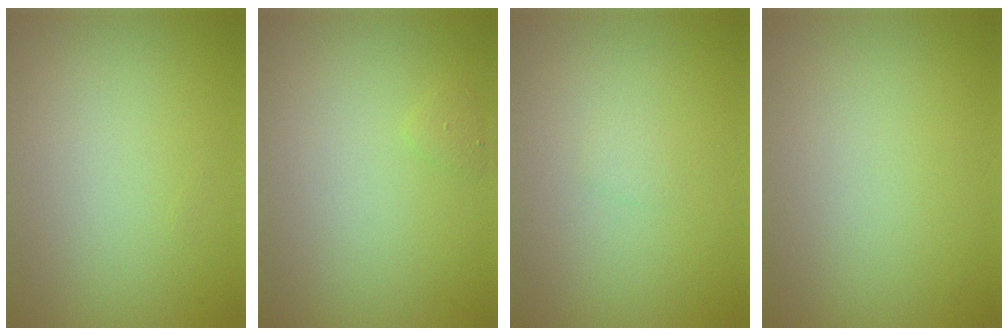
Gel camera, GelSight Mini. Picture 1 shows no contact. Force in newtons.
{"total": 0.6, "press": 0.6, "slide": 0.1}
{"total": 0.5, "press": 0.5, "slide": 0.0}
{"total": 0.0}